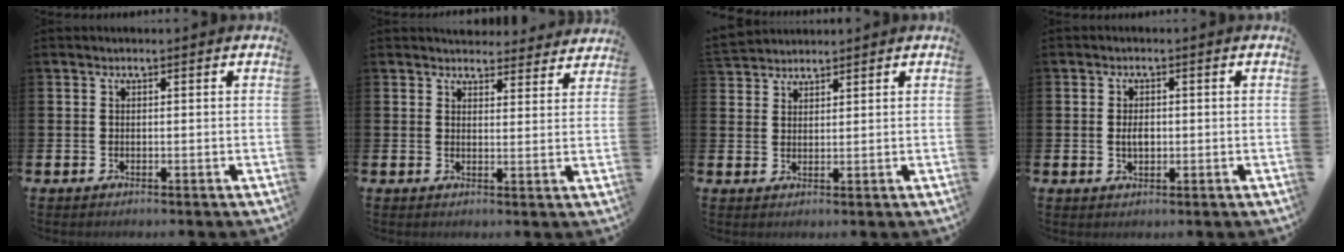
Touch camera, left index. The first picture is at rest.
{"total": 4.3, "force": [4.1, 1.1, -0.1], "torque": [0.004, -0.027, 0.073]}
{"total": 2.8, "force": [2.7, 0.4, -0.4], "torque": [0.007, -0.012, 0.051]}
{"total": 2.2, "force": [0.0, 1.4, 1.7], "torque": [-0.024, 0.002, -0.004]}